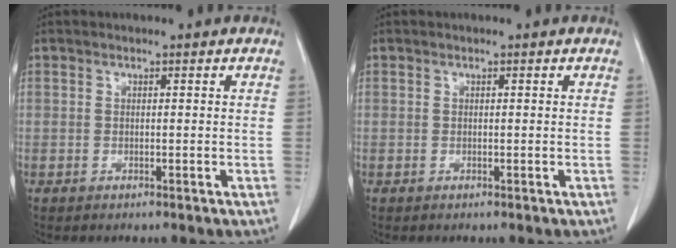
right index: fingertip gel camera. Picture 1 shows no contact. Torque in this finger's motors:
{"motor_torque": [0.10, -0.12, 0.03, 0.01]}